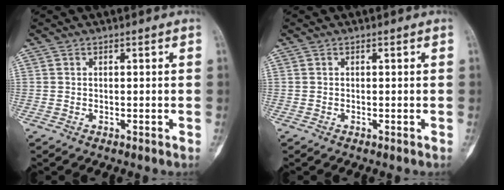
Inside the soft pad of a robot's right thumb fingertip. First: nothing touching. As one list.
[{"total": 0.0}]